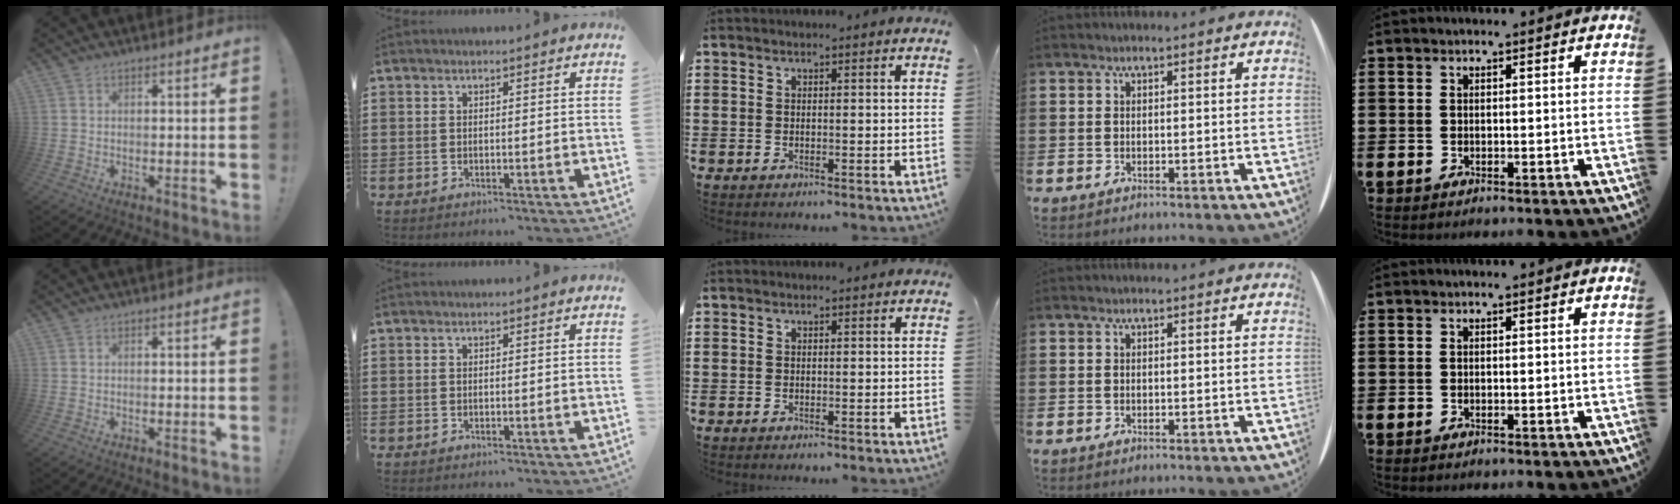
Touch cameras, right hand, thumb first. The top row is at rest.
{}